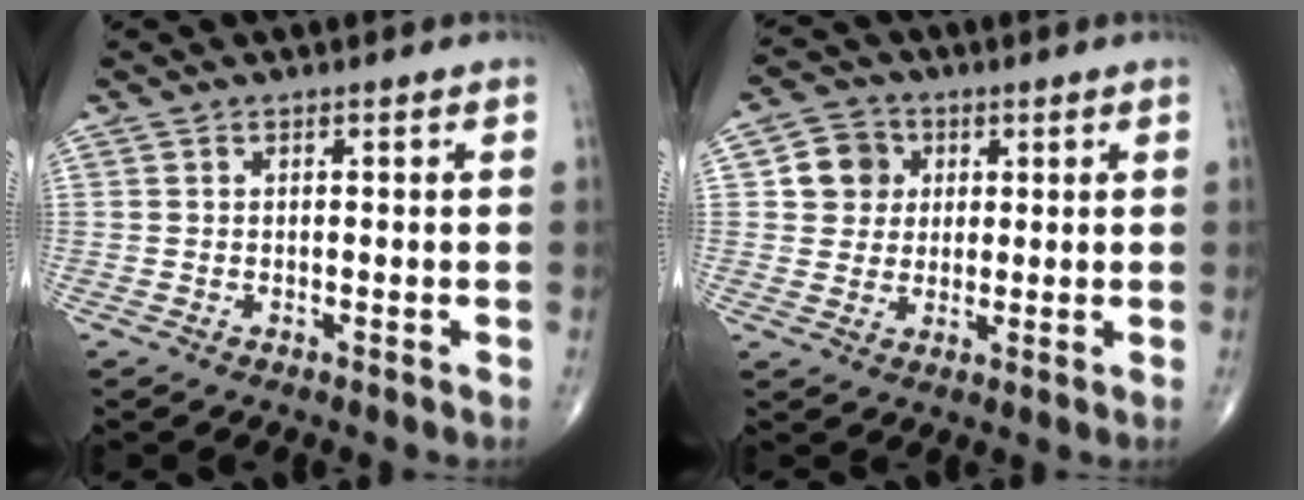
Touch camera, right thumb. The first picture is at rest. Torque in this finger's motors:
{"motor_torque": [-0.32, 0.60, 0.08, 0.02, 0.04]}